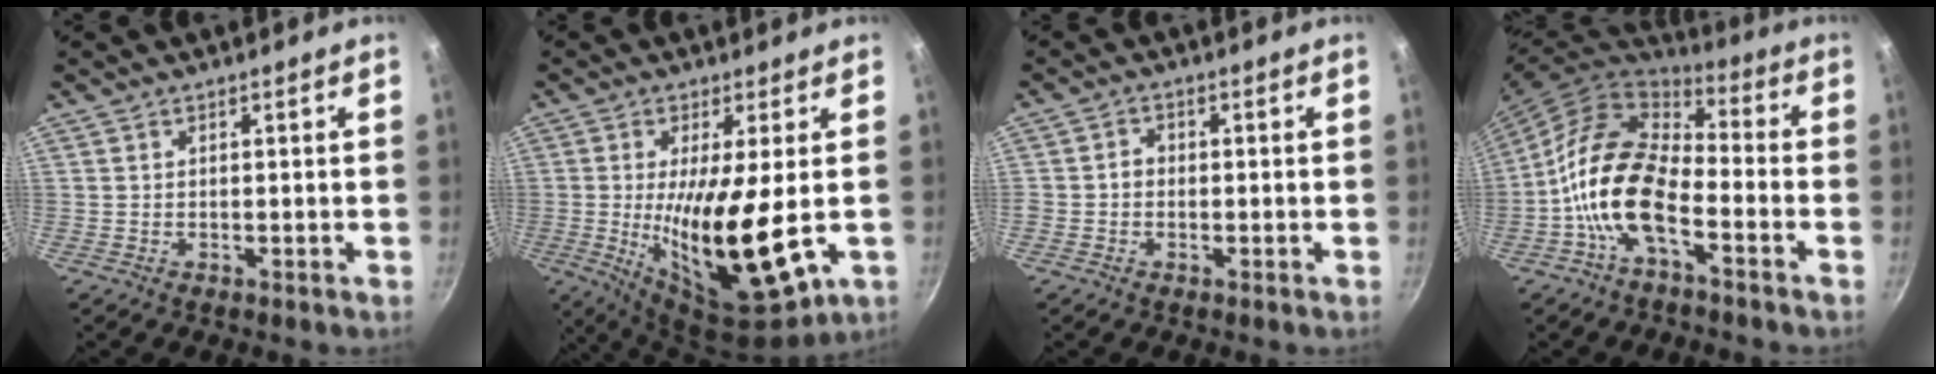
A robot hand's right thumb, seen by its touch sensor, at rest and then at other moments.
{"total": 16.6, "force": [-1.0, 4.8, 15.9], "torque": [-0.280, -0.019, -0.006]}
{"total": 2.1, "force": [-0.4, 1.8, 1.0], "torque": [-0.008, 0.010, -0.012]}
{"total": 15.7, "force": [-5.4, 8.2, 12.2], "torque": [-0.217, 0.051, -0.123]}